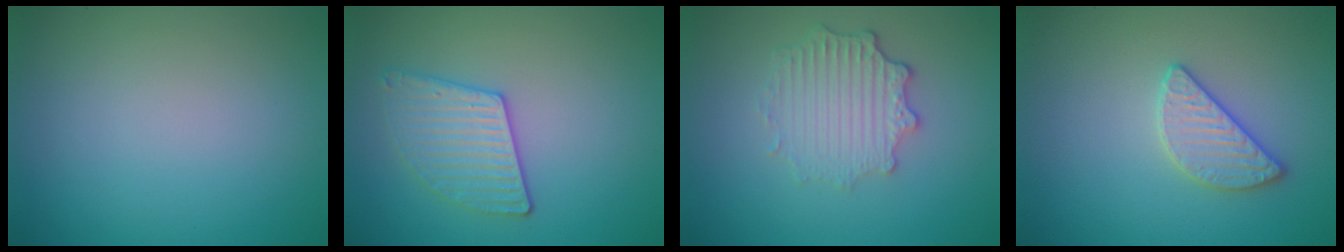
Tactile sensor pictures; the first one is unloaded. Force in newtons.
{"total": 2.9, "press": 2.9, "slide": 0.6}
{"total": 3.6, "press": 2.9, "slide": 2.2}
{"total": 2.6, "press": 2.6, "slide": 0.4}